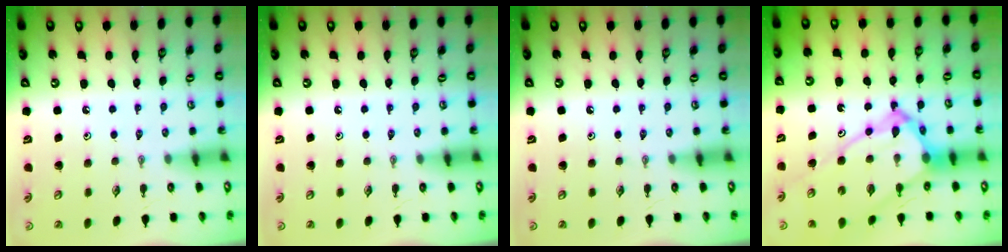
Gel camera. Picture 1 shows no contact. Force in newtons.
{"total": 0.0}
{"total": 0.0}
{"total": 16.6, "press": 16.5, "slide": 1.4}